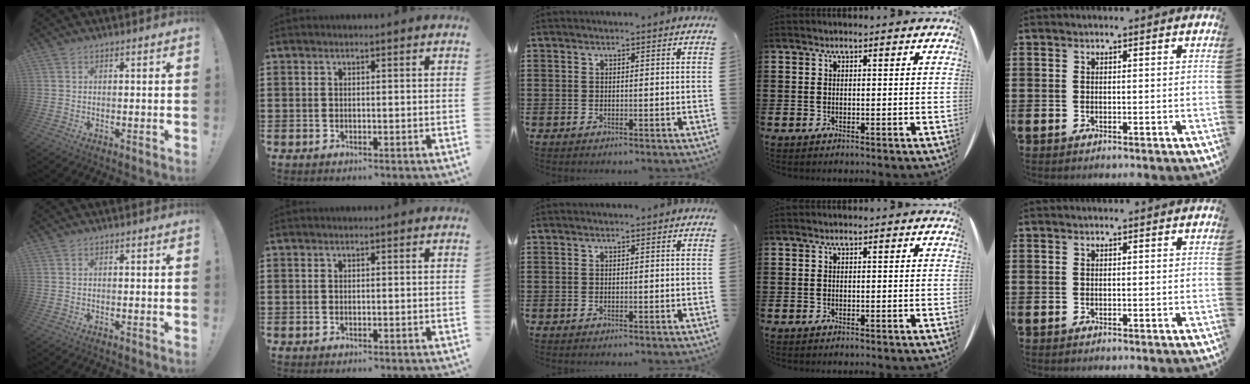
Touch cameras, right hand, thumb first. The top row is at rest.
{}